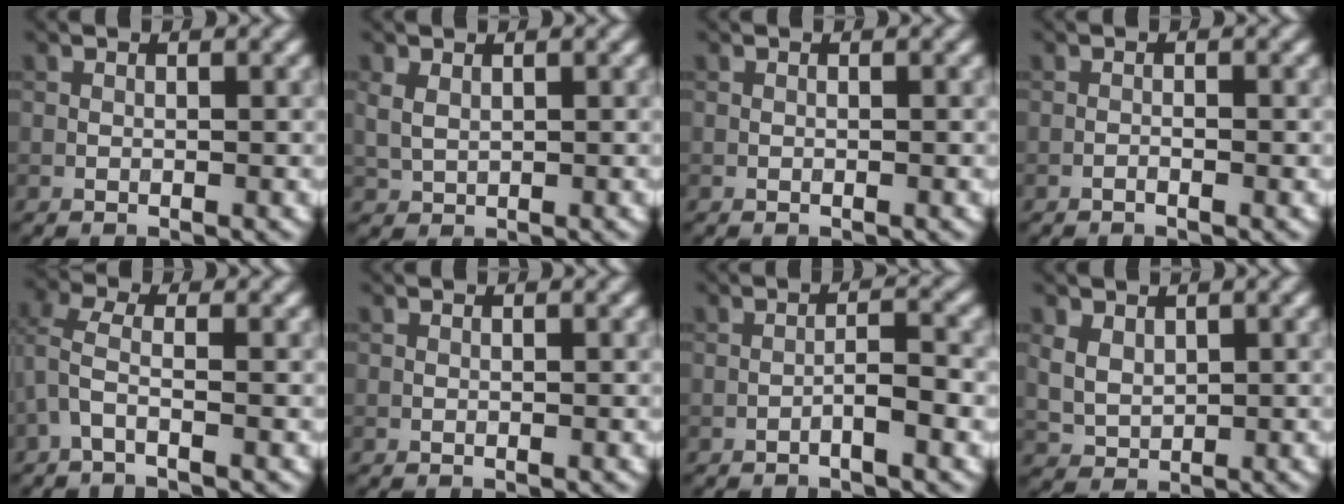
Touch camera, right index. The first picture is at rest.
{"total": 1.7, "force": [0.7, 1.2, 1.1], "torque": [-0.030, 0.000, 0.017]}
{"total": 0.0}
{"total": 0.7, "force": [-0.5, 0.1, 0.6], "torque": [-0.009, 0.001, -0.009]}
{"total": 2.1, "force": [-0.4, 0.8, 1.9], "torque": [-0.052, 0.008, -0.016]}
{"total": 0.0}
{"total": 2.2, "force": [-1.1, 0.3, 1.9], "torque": [-0.030, 0.009, -0.022]}
{"total": 2.5, "force": [1.0, 1.8, 1.4], "torque": [-0.035, -0.003, 0.024]}